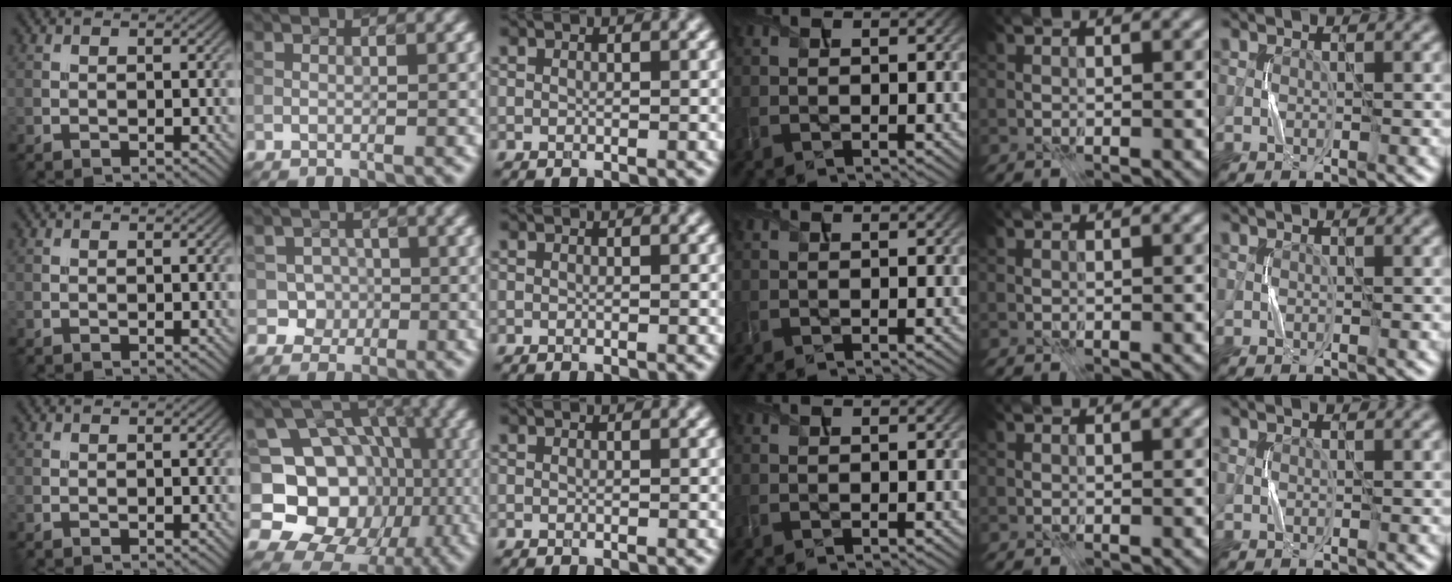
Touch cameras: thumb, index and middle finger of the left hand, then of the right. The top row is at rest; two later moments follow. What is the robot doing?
{"motion": "press", "object": "joystick"}